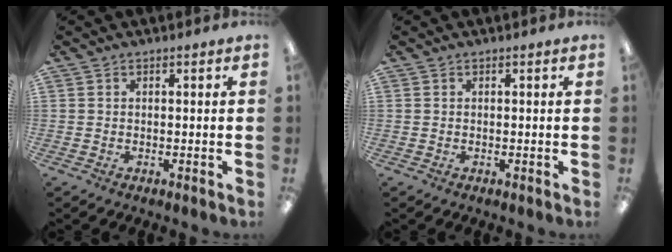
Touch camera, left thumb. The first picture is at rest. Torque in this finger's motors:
{"motor_torque": [-0.01, 0.02, 0.00, 0.00, 0.00]}